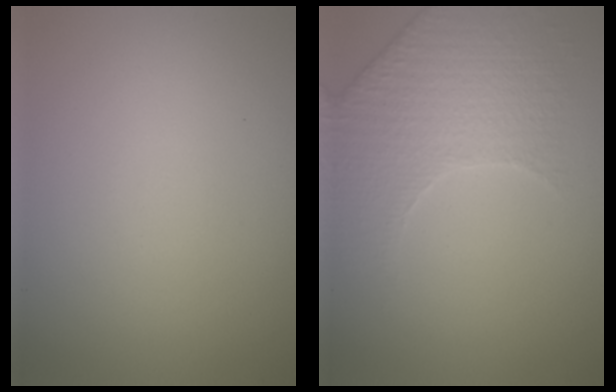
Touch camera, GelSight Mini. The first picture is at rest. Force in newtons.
{"total": 2.6, "press": 2.4, "slide": 1.0}